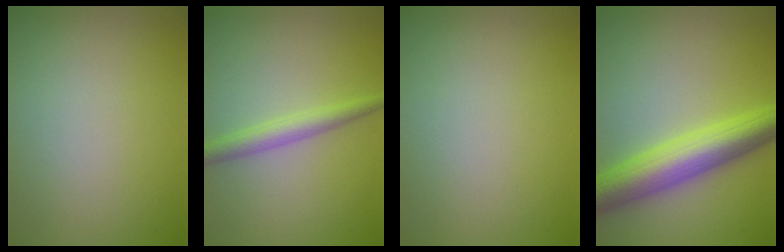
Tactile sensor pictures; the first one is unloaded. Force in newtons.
{"total": 2.4, "press": 2.4, "slide": 0.0}
{"total": 0.0}
{"total": 7.5, "press": 7.5, "slide": 0.1}